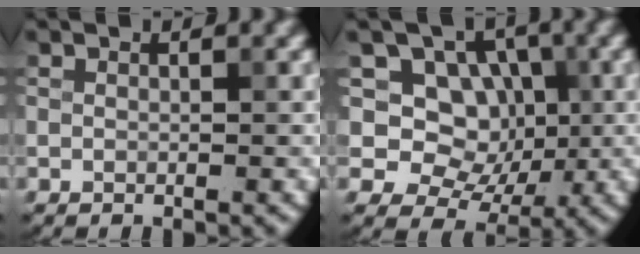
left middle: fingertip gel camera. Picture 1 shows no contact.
{"total": 7.9, "force": [1.5, 6.8, 3.9], "torque": [-0.050, 0.007, -0.001]}